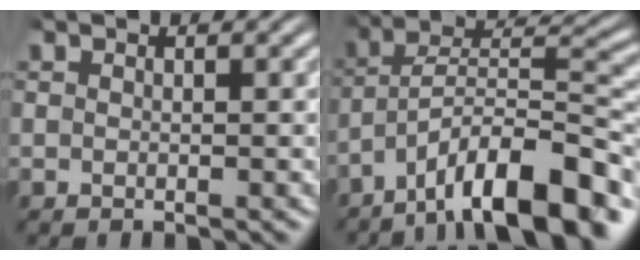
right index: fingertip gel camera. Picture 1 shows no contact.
{"total": 8.6, "force": [-3.6, 3.4, 7.0], "torque": [-0.112, -0.008, -0.053]}